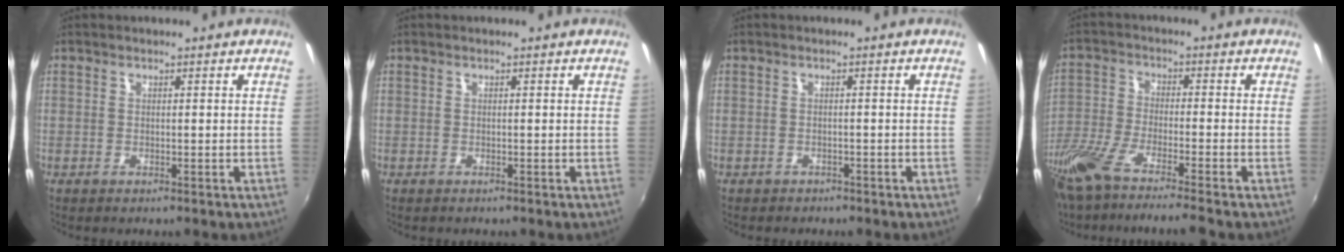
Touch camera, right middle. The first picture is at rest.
{"total": 0.0}
{"total": 1.8, "force": [-1.3, 1.1, 0.2], "torque": [-0.010, -0.002, -0.019]}
{"total": 13.6, "force": [-11.0, 0.6, 7.9], "torque": [-0.175, -0.047, -0.201]}